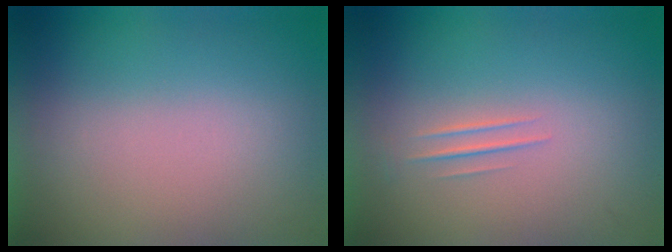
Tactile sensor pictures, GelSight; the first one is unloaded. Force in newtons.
{"total": 1.1}